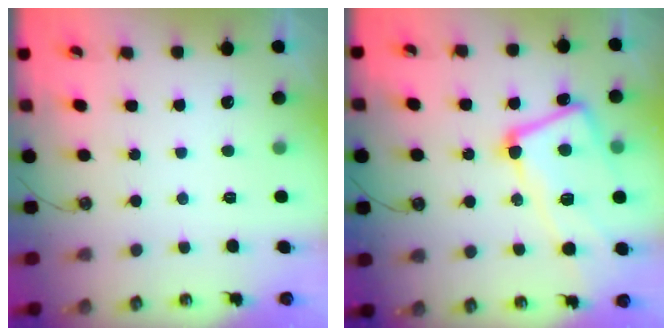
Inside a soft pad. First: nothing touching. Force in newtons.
{"total": 12.5, "press": 12.4, "slide": 2.0}